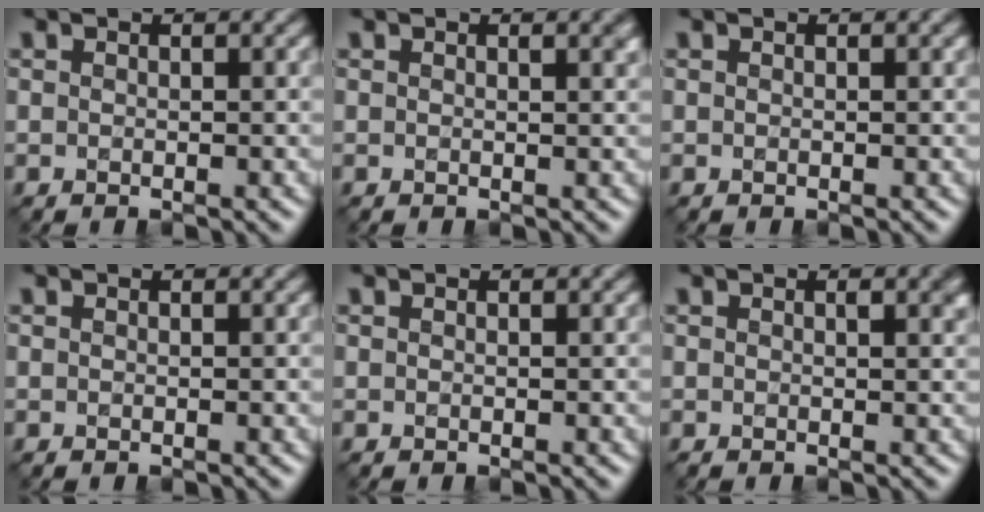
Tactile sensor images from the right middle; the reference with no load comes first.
{"total": 0.8, "force": [0.4, 0.2, 0.6], "torque": [-0.007, -0.001, 0.007]}
{"total": 0.0}
{"total": 0.0}
{"total": 0.0}
{"total": 1.1, "force": [0.3, 0.3, 1.0], "torque": [-0.012, 0.000, 0.005]}